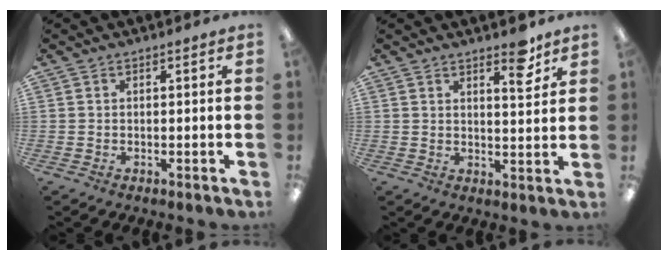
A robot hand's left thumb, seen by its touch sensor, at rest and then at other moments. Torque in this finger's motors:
{"motor_torque": [0.24, 0.29, 0.10, -0.14, 0.02]}